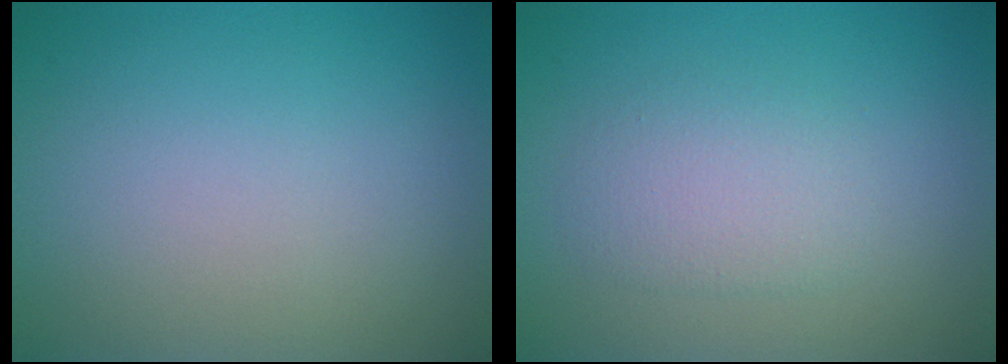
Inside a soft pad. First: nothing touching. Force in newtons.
{"total": 2.4, "press": 2.3, "slide": 0.4}